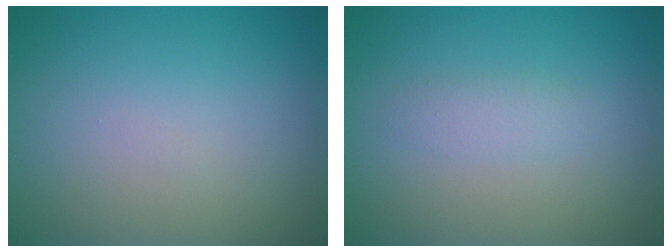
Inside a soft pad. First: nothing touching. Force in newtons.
{"total": 1.5, "press": 1.5, "slide": 0.1}